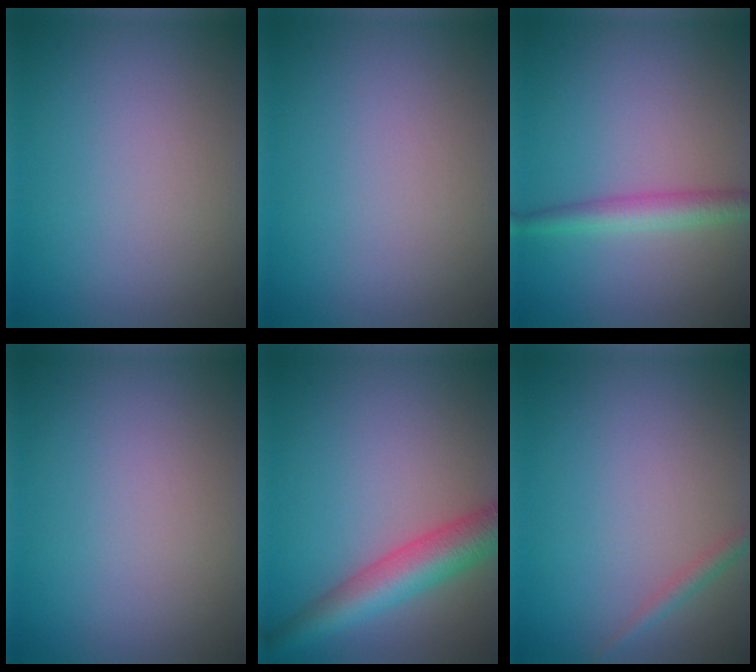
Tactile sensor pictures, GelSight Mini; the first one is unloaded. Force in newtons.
{"total": 0.0}
{"total": 2.7, "press": 2.7, "slide": 0.1}
{"total": 0.0}
{"total": 5.7, "press": 5.7, "slide": 0.3}
{"total": 1.2, "press": 1.2, "slide": 0.0}